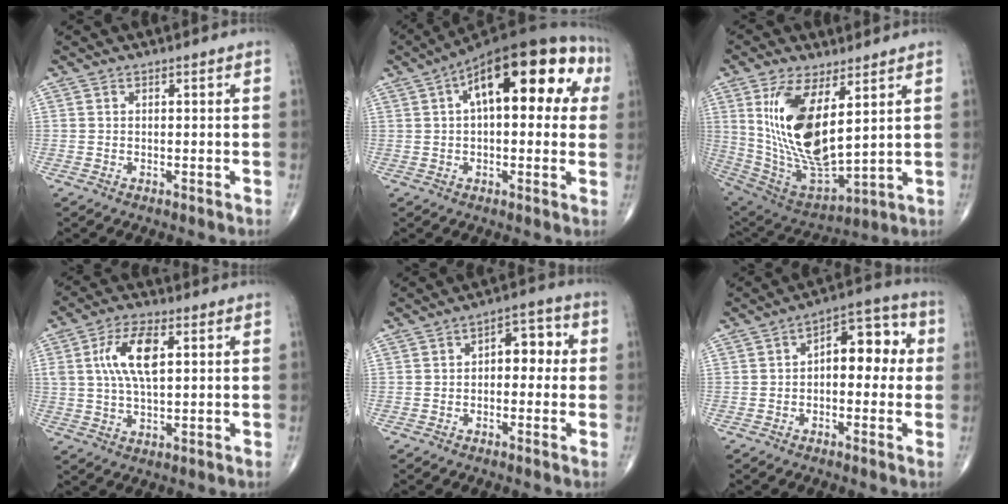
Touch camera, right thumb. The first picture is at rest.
{"total": 21.6, "force": [6.0, 9.6, 18.5], "torque": [-0.248, 0.046, 0.079]}
{"total": 19.0, "force": [5.4, 8.1, 16.4], "torque": [-0.308, -0.032, 0.122]}
{"total": 9.7, "force": [2.4, 4.2, 8.4], "torque": [-0.164, 0.001, 0.044]}
{"total": 6.5, "force": [0.4, 4.0, 5.1], "torque": [-0.032, 0.026, -0.005]}
{"total": 10.0, "force": [0.6, 5.7, 8.2], "torque": [-0.073, 0.034, -0.003]}